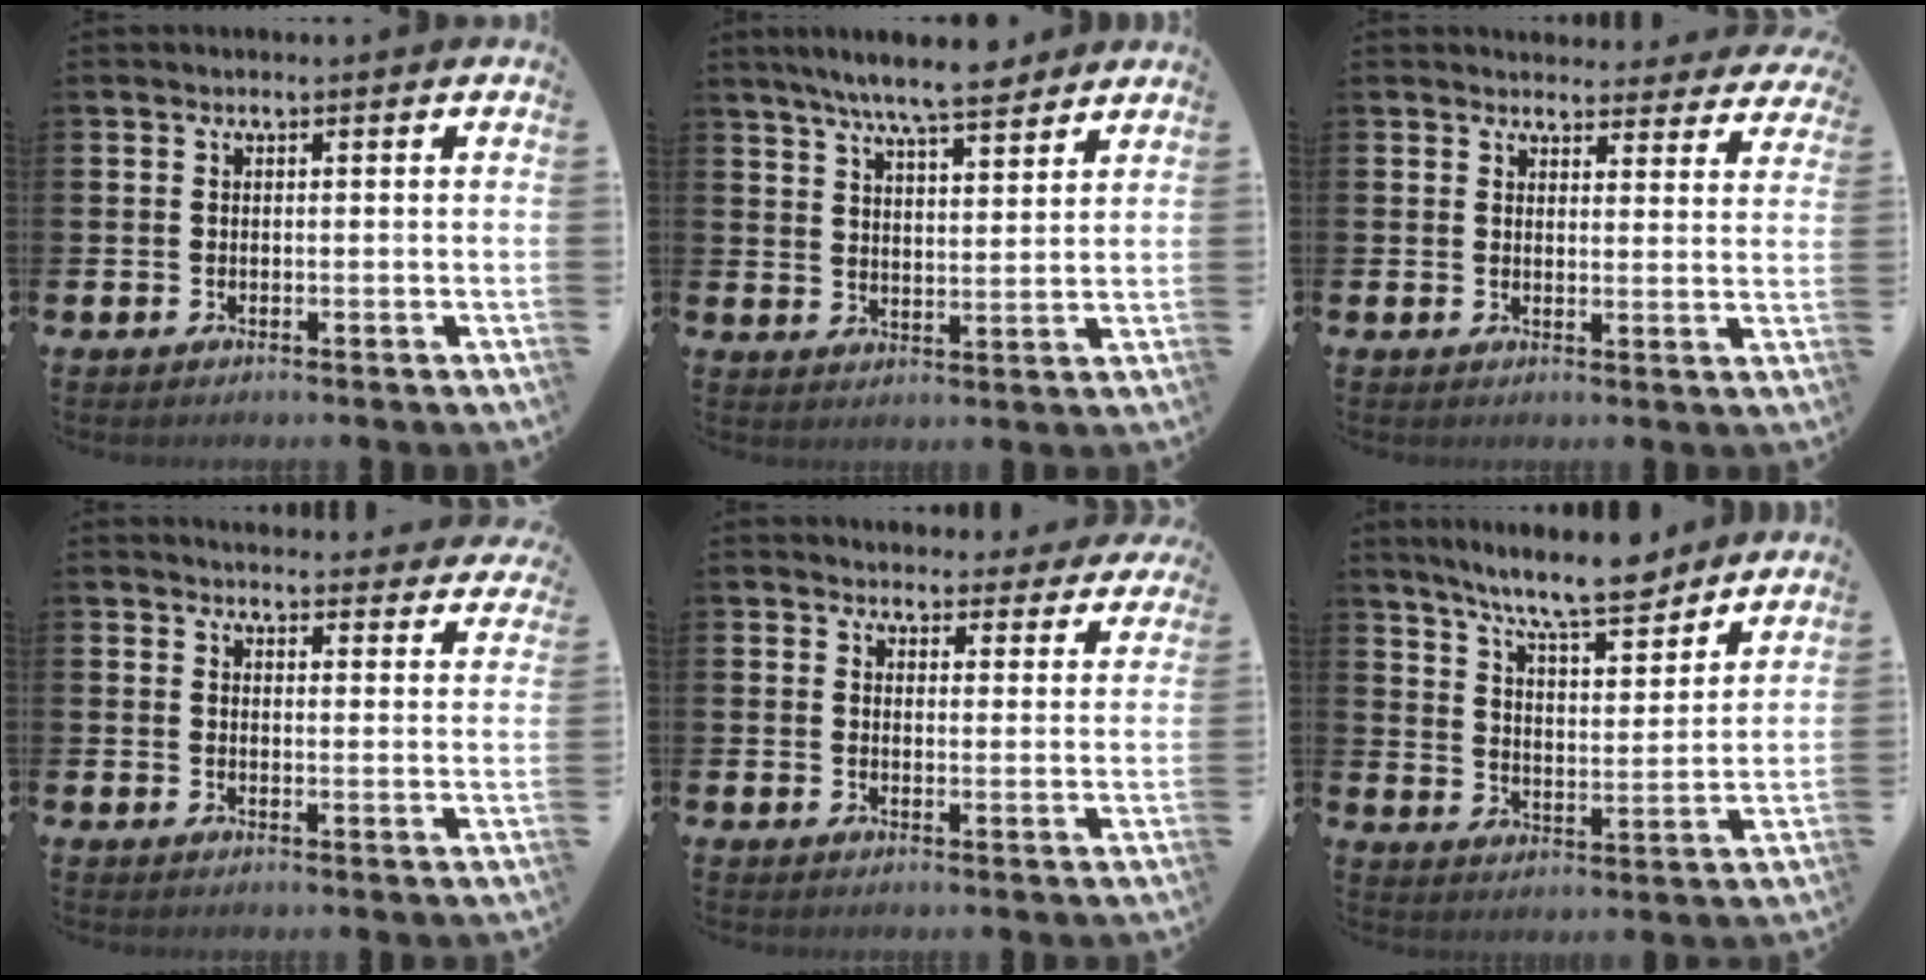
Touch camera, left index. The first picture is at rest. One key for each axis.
{"total": 7.8, "fx": 7.2, "fy": 0.8, "fz": 2.9, "tx": -0.067, "ty": -0.030, "tz": 0.128}
{"total": 3.7, "fx": 3.6, "fy": 1.1, "fz": -0.1, "tx": 0.002, "ty": -0.023, "tz": 0.062}
{"total": 4.0, "fx": 3.9, "fy": 0.6, "fz": 0.0, "tx": 0.001, "ty": -0.030, "tz": 0.068}
{"total": 4.1, "fx": 3.8, "fy": 1.4, "fz": 0.1, "tx": -0.004, "ty": -0.025, "tz": 0.066}
{"total": 10.2, "fx": 9.2, "fy": 1.4, "fz": 4.0, "tx": -0.097, "ty": -0.053, "tz": 0.163}